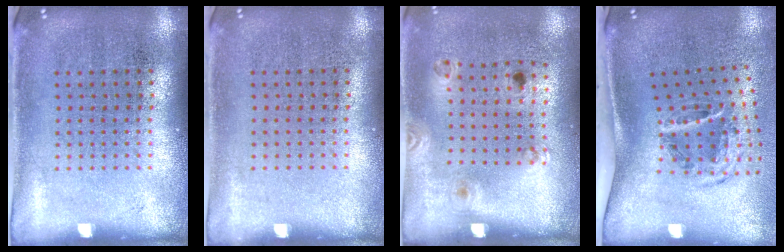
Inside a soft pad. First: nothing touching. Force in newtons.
{"total": 0.0}
{"total": 1.3, "press": 0.8, "slide": 1.0}
{"total": 2.1, "press": 1.2, "slide": 1.7}